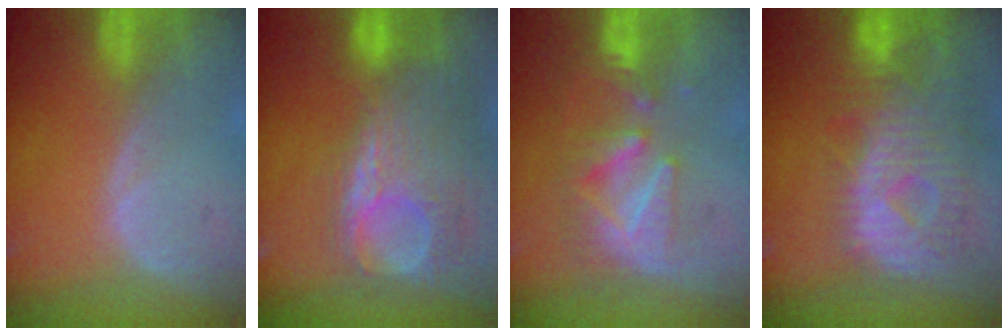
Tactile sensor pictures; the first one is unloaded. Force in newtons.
{"total": 12.4, "press": 10.5, "slide": 6.5}
{"total": 8.6, "press": 8.0, "slide": 3.1}
{"total": 12.0, "press": 10.3, "slide": 6.0}